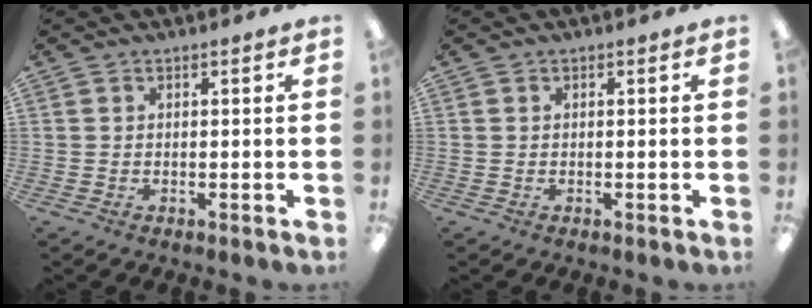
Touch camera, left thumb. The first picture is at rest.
{"total": 0.0}